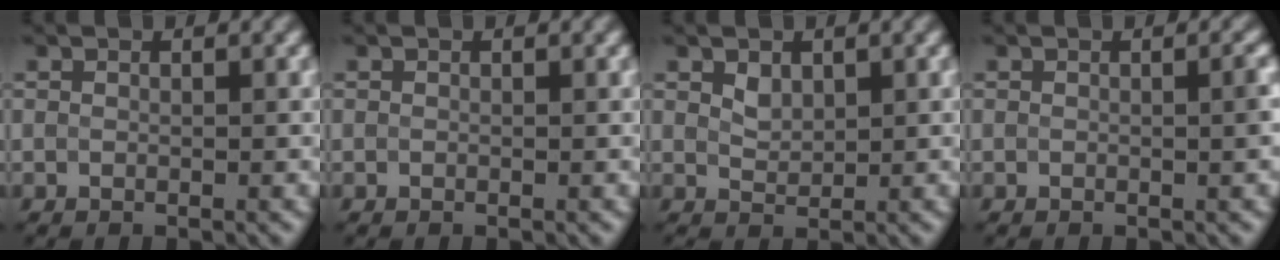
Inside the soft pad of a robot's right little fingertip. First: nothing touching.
{"total": 0.0}
{"total": 1.3, "force": [0.8, 0.7, 0.6], "torque": [-0.014, 0.000, 0.019]}
{"total": 0.9, "force": [-0.1, 0.1, 0.8], "torque": [-0.014, 0.001, 0.001]}